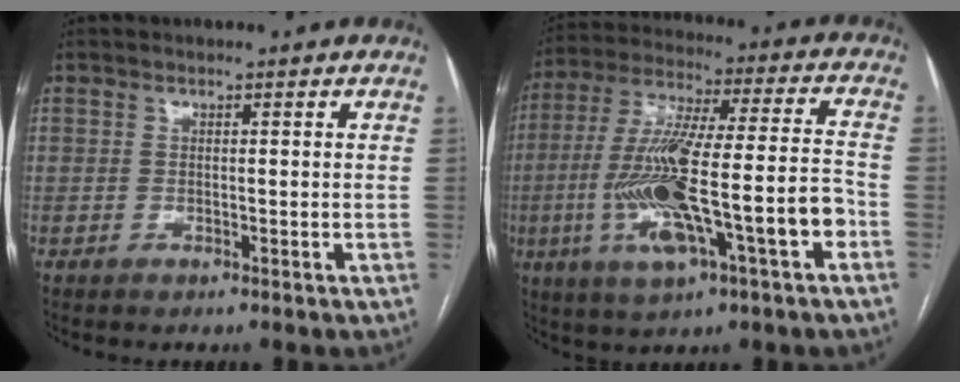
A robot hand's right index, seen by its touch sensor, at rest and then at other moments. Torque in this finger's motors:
{"motor_torque": [1.38, -0.76, 0.65, 0.21]}